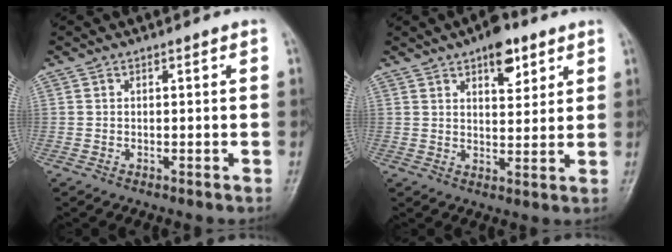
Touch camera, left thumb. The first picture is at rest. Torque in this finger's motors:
{"motor_torque": [1.17, 0.70, 0.67, -0.67, 0.10]}